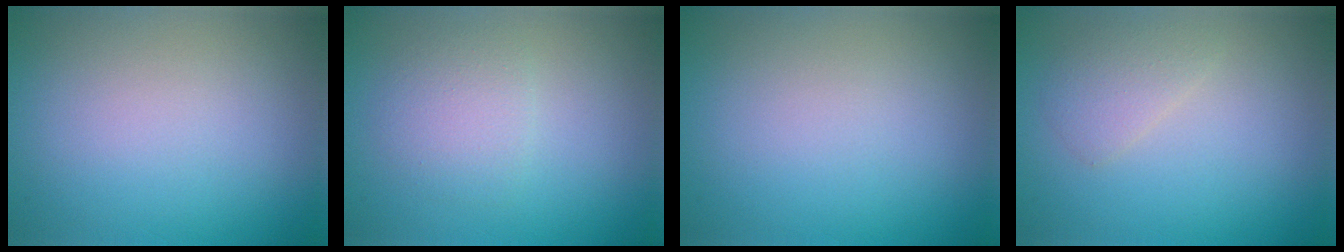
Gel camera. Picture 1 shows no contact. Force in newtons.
{"total": 2.3, "press": 2.3, "slide": 0.0}
{"total": 0.0}
{"total": 1.7, "press": 1.7, "slide": 0.1}